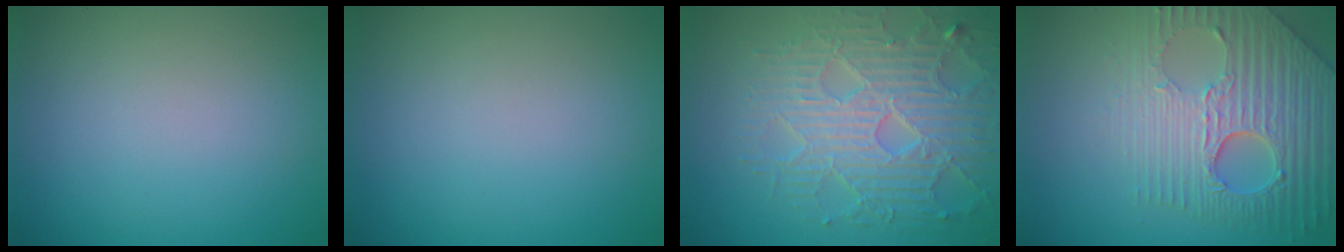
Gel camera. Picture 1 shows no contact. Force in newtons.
{"total": 0.0}
{"total": 6.9, "press": 5.5, "slide": 4.0}
{"total": 6.9, "press": 5.6, "slide": 4.1}